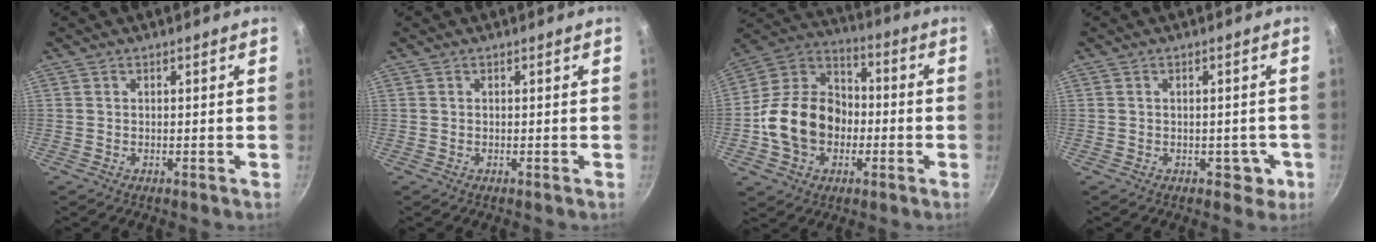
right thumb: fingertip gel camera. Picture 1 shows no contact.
{"total": 0.0}
{"total": 18.0, "force": [-3.2, 14.0, 10.8], "torque": [-0.160, 0.044, -0.067]}
{"total": 3.0, "force": [-0.9, 2.3, 1.7], "torque": [0.000, 0.018, 0.001]}